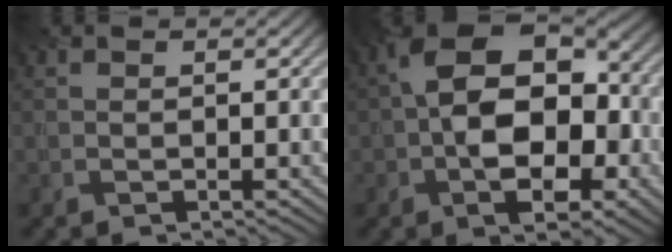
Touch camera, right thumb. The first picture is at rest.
{"total": 13.3, "force": [-1.3, 8.2, 10.4], "torque": [-0.175, 0.000, -0.028]}